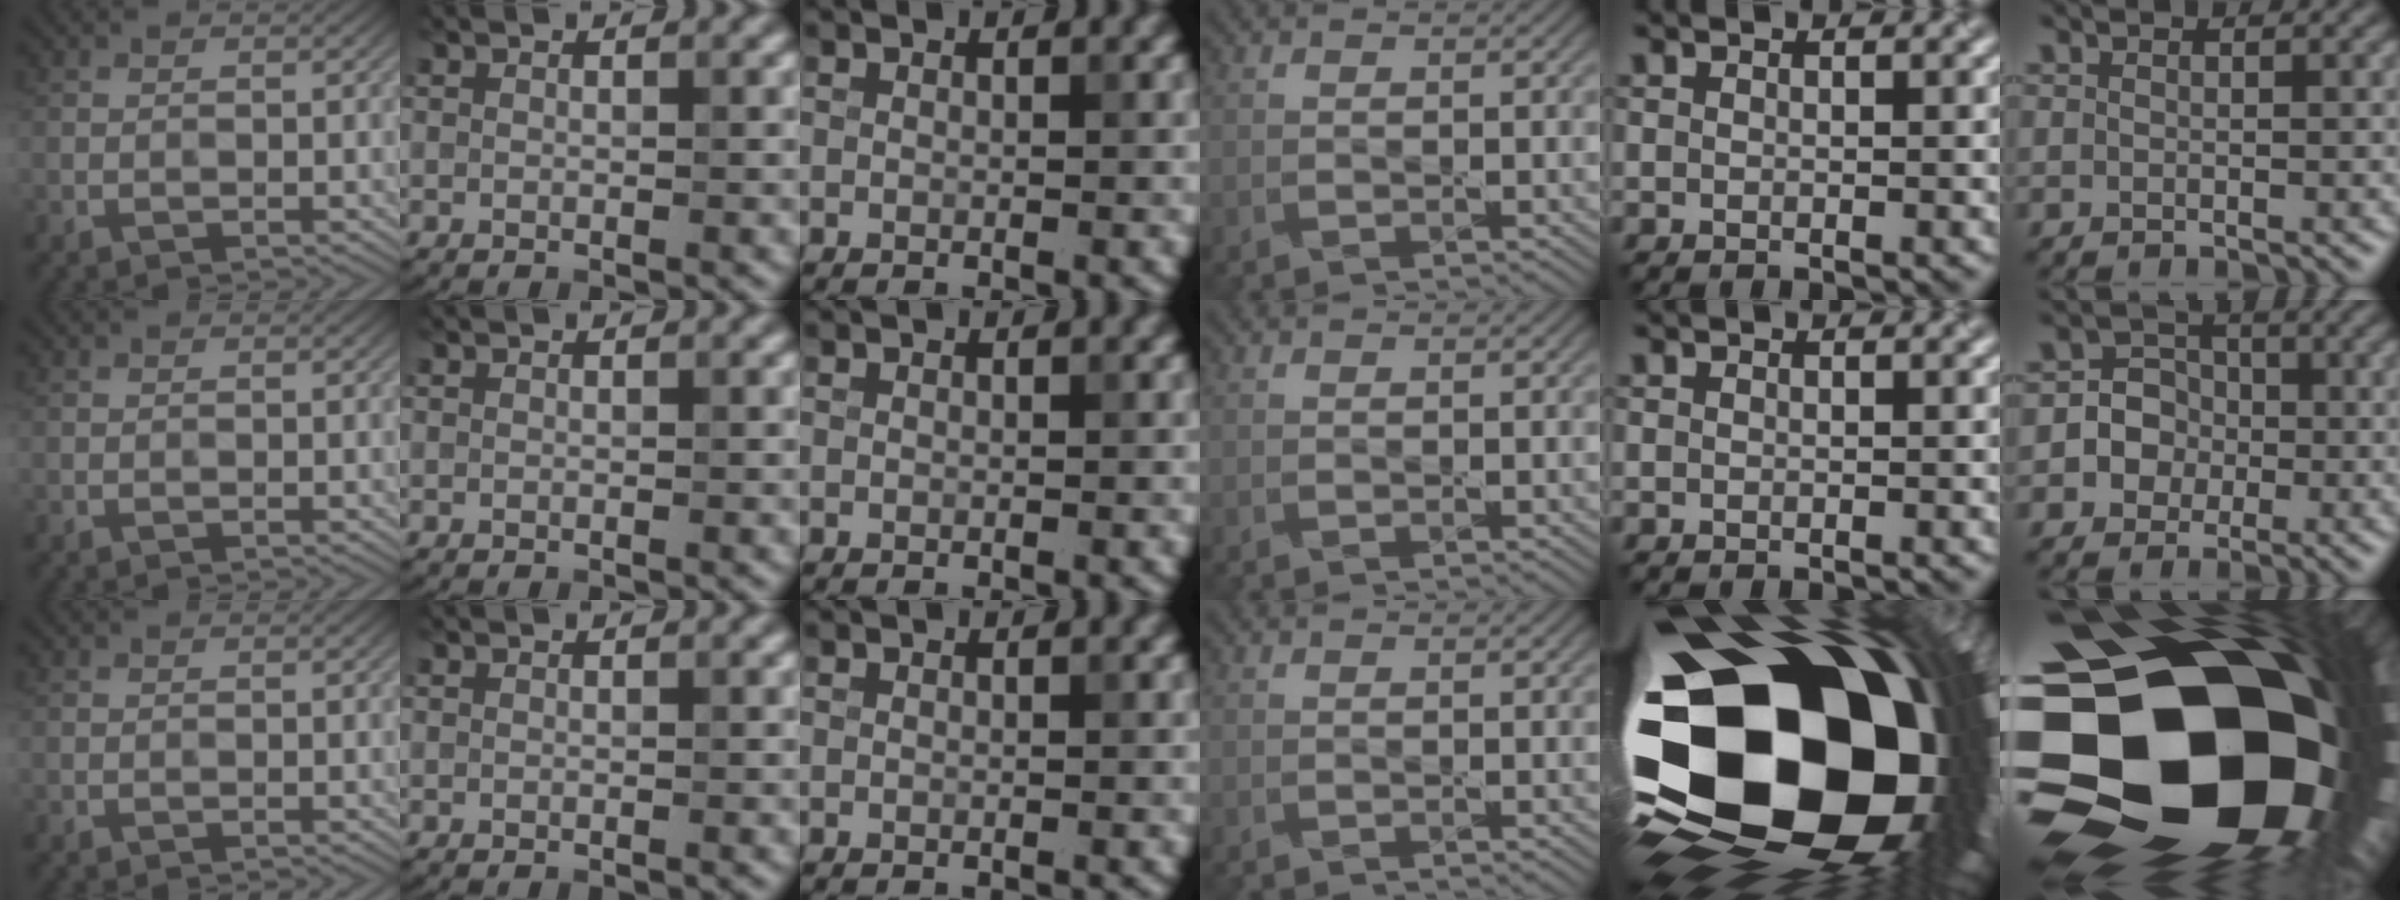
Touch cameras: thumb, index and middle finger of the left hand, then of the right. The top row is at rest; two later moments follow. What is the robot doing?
{"motion": "press", "object": "stapler"}